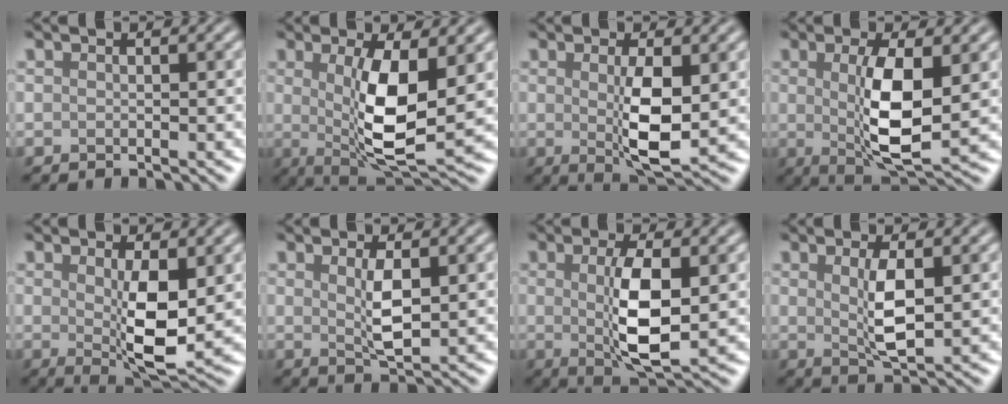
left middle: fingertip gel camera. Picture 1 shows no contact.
{"total": 7.8, "force": [0.4, 2.3, 7.4], "torque": [-0.133, -0.012, 0.012]}
{"total": 4.7, "force": [0.1, 1.2, 4.6], "torque": [-0.087, -0.011, 0.006]}
{"total": 6.7, "force": [0.3, 2.0, 6.4], "torque": [-0.119, -0.011, 0.009]}
{"total": 5.2, "force": [0.3, 1.4, 5.0], "torque": [-0.087, -0.014, 0.011]}
{"total": 2.8, "force": [0.6, 0.7, 2.6], "torque": [-0.056, -0.007, 0.014]}
{"total": 6.0, "force": [0.0, 1.8, 5.8], "torque": [-0.111, -0.009, 0.005]}
{"total": 3.6, "force": [0.5, 0.9, 3.4], "torque": [-0.070, -0.007, 0.014]}